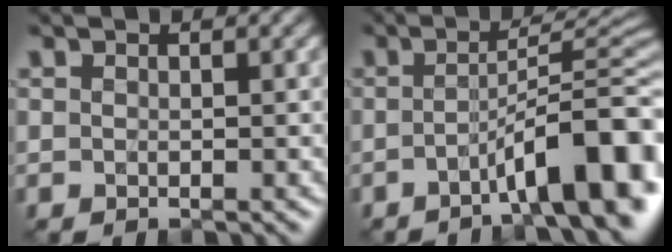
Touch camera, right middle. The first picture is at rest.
{"total": 8.6, "force": [-3.6, 1.5, 7.7], "torque": [-0.102, 0.019, -0.061]}